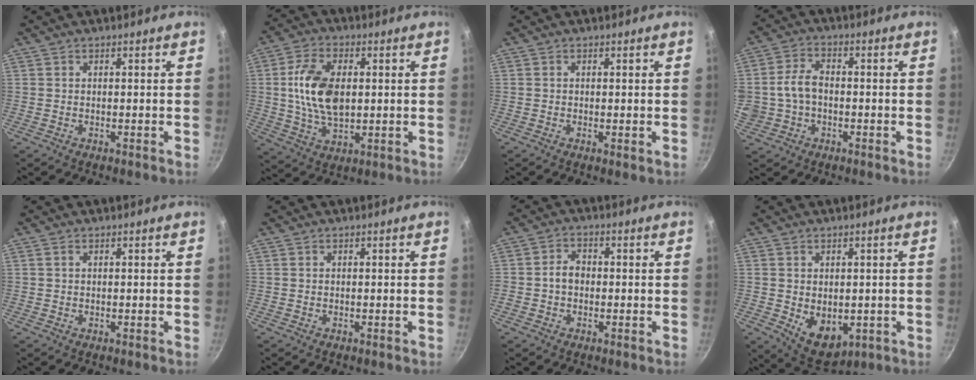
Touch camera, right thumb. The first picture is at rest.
{"total": 12.7, "force": [1.4, 7.5, 10.2], "torque": [-0.178, 0.004, 0.024]}
{"total": 0.7, "force": [0.1, 0.2, 0.7], "torque": [-0.011, -0.002, -0.002]}
{"total": 8.4, "force": [-0.7, 6.3, 5.6], "torque": [-0.104, 0.027, -0.013]}
{"total": 0.6, "force": [0.2, 0.4, 0.4], "torque": [-0.006, 0.002, 0.004]}
{"total": 0.0}
{"total": 3.6, "force": [-0.5, 2.8, 2.1], "torque": [-0.022, 0.016, -0.013]}
{"total": 8.2, "force": [-0.9, 5.7, 5.9], "torque": [-0.069, -0.015, 0.005]}